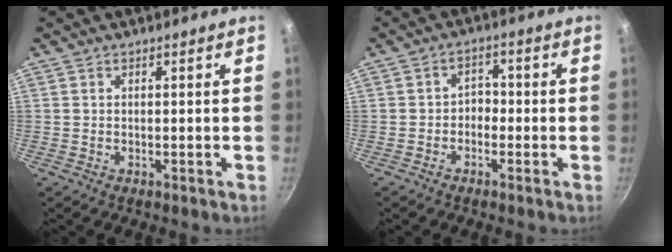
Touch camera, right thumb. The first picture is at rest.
{"total": 3.0, "force": [-1.2, 2.3, 1.4], "torque": [-0.003, 0.021, -0.026]}